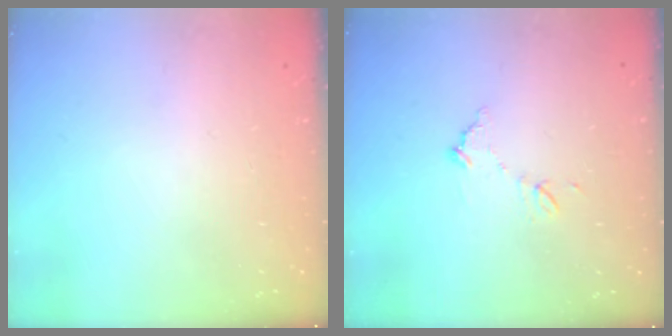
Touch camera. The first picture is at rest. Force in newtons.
{"total": 7.6, "press": 7.6, "slide": 0.4}